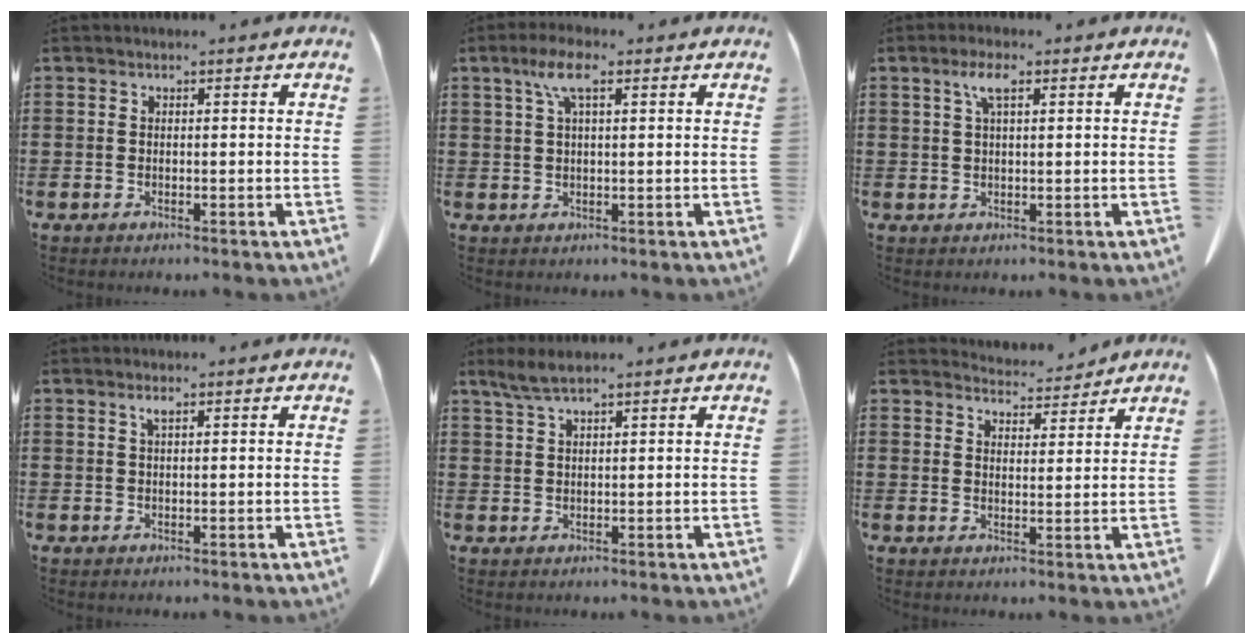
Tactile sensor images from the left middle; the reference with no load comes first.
{"total": 5.4, "force": [2.4, 1.5, 4.5], "torque": [-0.095, 0.010, 0.041]}
{"total": 3.7, "force": [1.7, 1.0, 3.1], "torque": [-0.068, 0.009, 0.026]}
{"total": 1.2, "force": [0.6, 0.2, 1.0], "torque": [-0.022, 0.003, 0.010]}
{"total": 3.0, "force": [2.2, 0.5, 2.1], "torque": [-0.052, -0.002, 0.038]}
{"total": 4.9, "force": [4.8, 0.7, 0.7], "torque": [-0.018, -0.022, 0.087]}